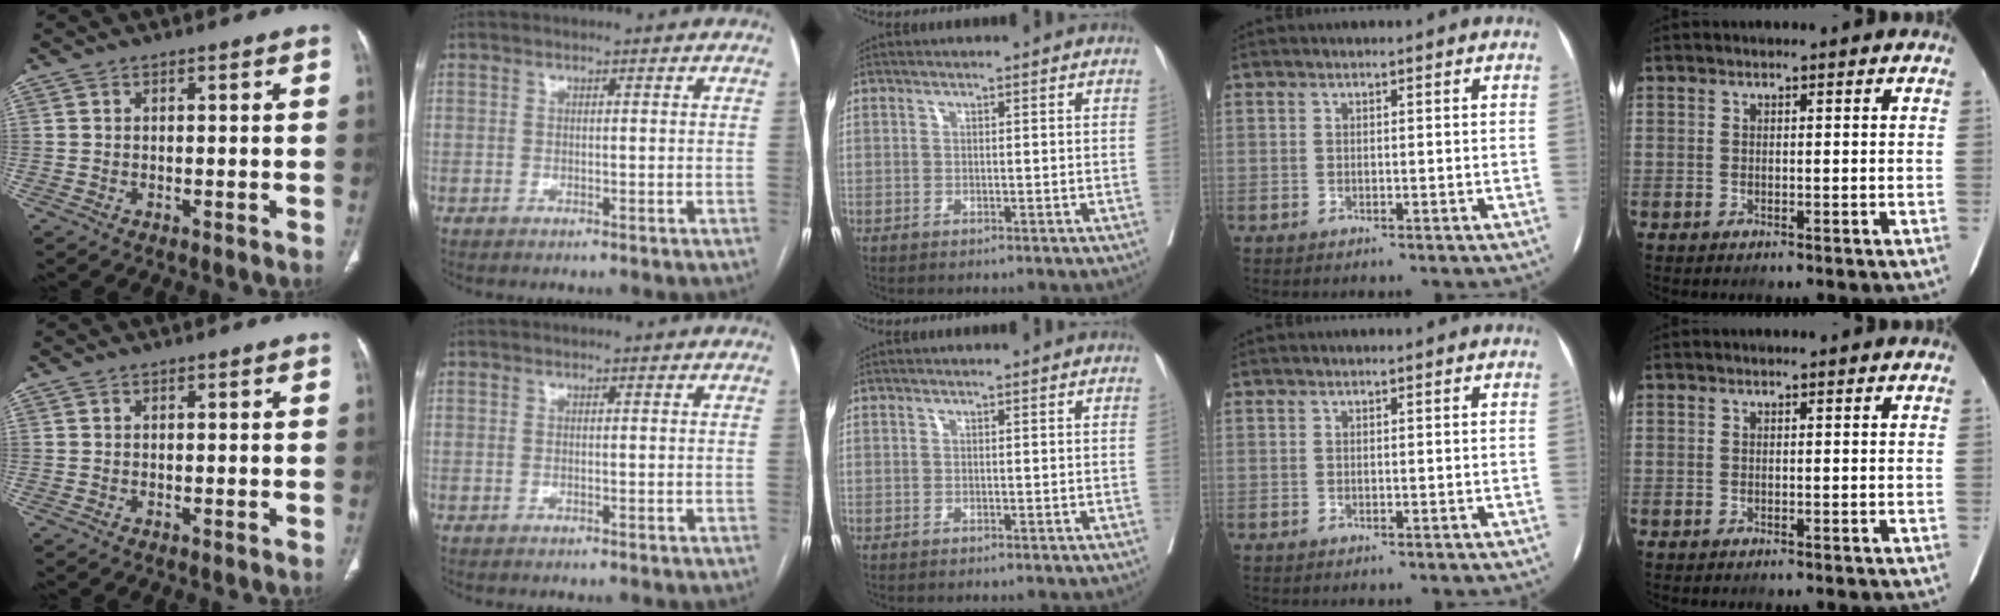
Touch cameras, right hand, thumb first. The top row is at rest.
{}